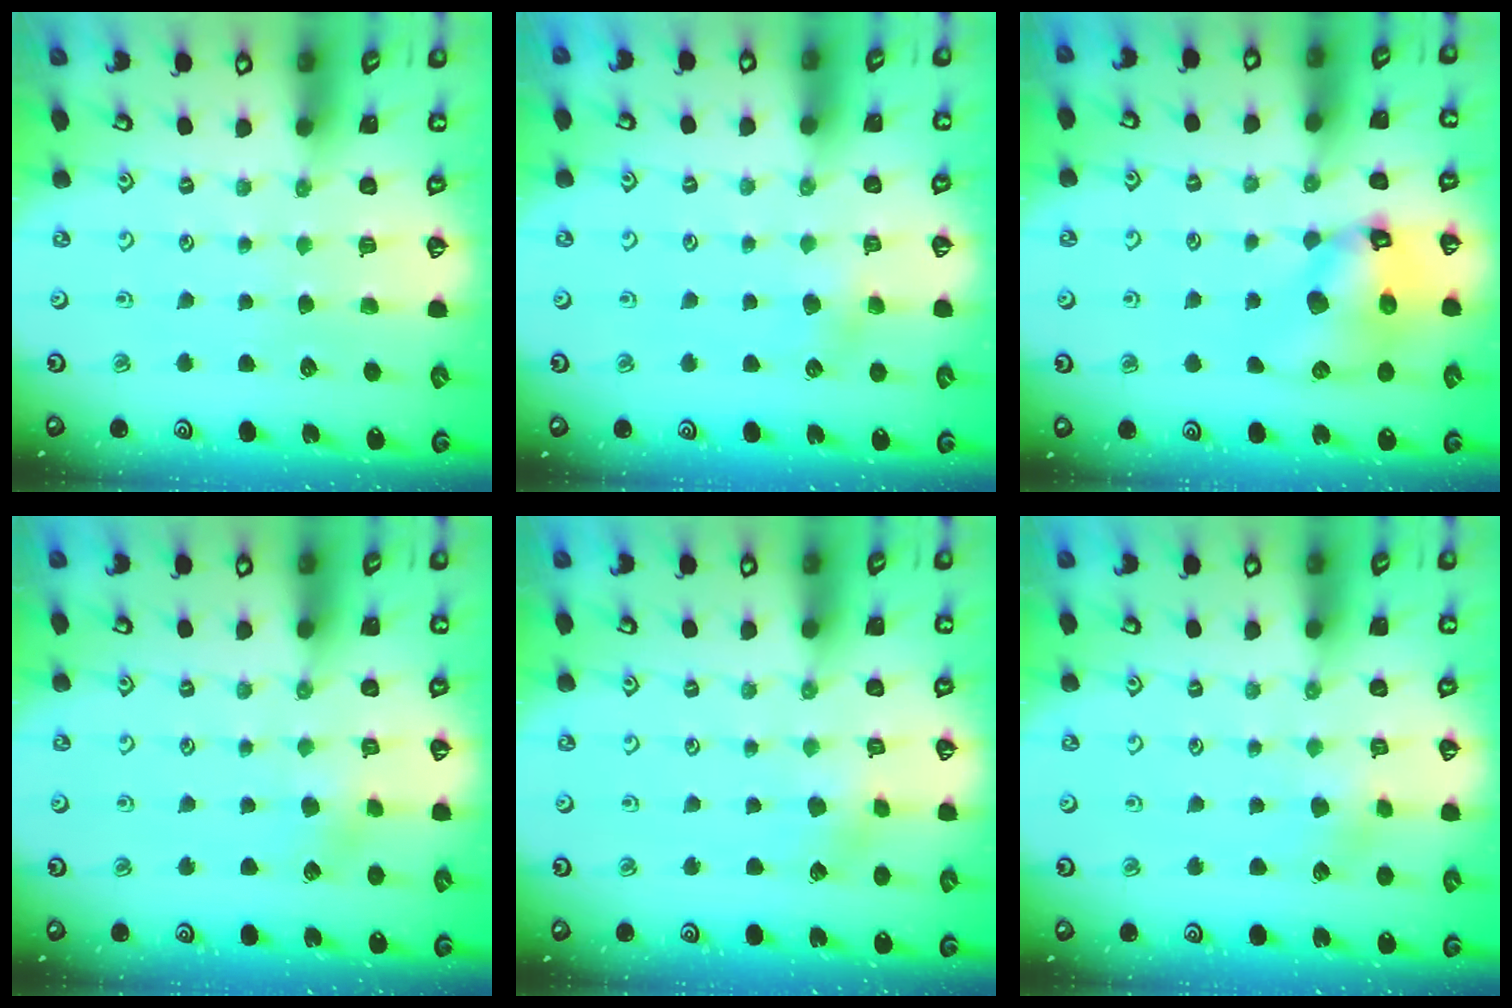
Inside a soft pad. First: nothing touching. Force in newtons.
{"total": 4.1, "press": 4.0, "slide": 0.7}
{"total": 14.2, "press": 14.0, "slide": 2.0}
{"total": 3.0, "press": 3.0, "slide": 0.3}
{"total": 2.6, "press": 2.5, "slide": 0.8}
{"total": 2.6, "press": 2.6, "slide": 0.4}